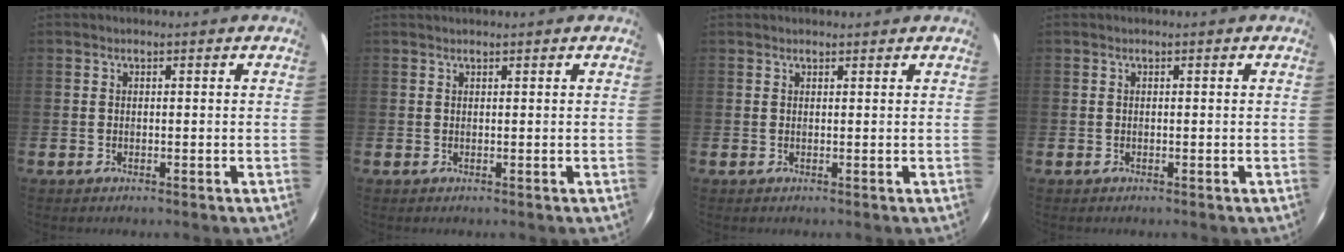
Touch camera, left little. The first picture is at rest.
{"total": 0.6, "force": [0.6, 0.0, 0.0], "torque": [0.000, 0.000, 0.011]}
{"total": 0.8, "force": [0.7, 0.2, 0.0], "torque": [0.008, -0.002, 0.013]}
{"total": 0.0}